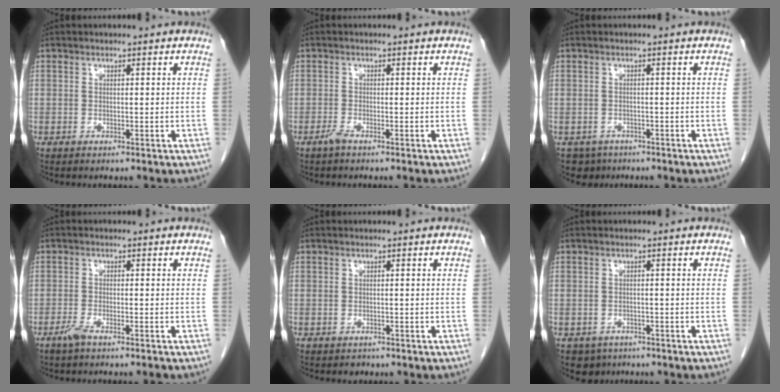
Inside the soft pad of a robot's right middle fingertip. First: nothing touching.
{"total": 1.3, "force": [-1.0, 0.0, 0.8], "torque": [-0.021, -0.002, -0.023]}
{"total": 3.1, "force": [-2.3, 2.2, -0.1], "torque": [-0.001, 0.002, -0.035]}
{"total": 2.3, "force": [-1.8, 0.0, 1.4], "torque": [-0.034, -0.004, -0.040]}
{"total": 1.0, "force": [-0.7, 0.6, 0.0], "torque": [-0.007, 0.000, -0.009]}
{"total": 3.3, "force": [-2.2, 2.4, 0.2], "torque": [-0.006, 0.003, -0.032]}